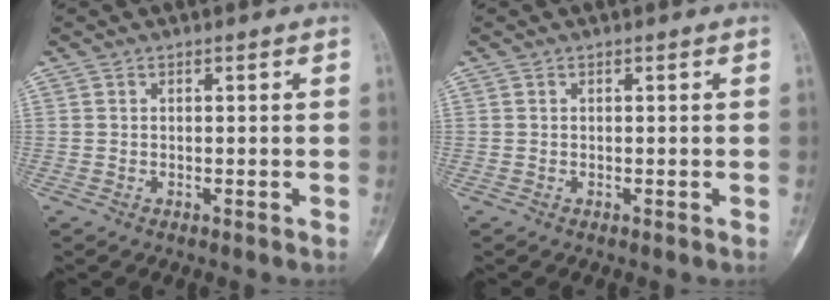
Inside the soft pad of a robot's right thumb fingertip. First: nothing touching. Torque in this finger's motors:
{"motor_torque": [0.00, 0.00, 0.00, 0.00, 0.00]}